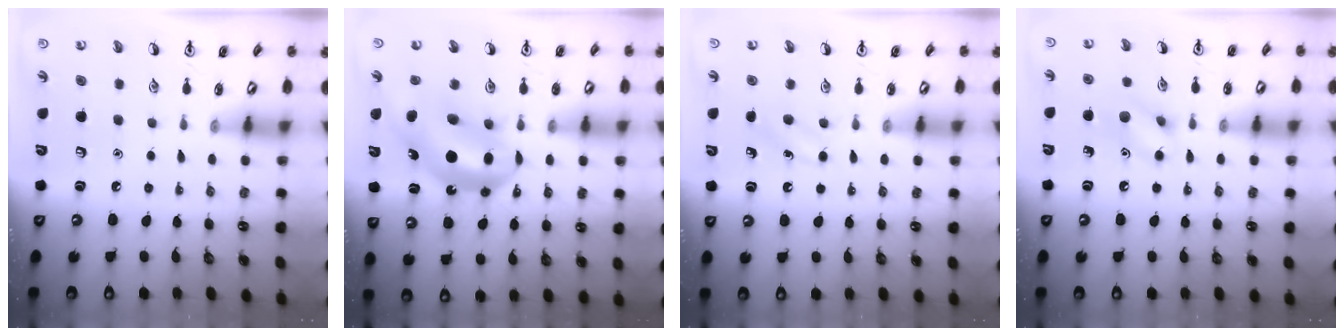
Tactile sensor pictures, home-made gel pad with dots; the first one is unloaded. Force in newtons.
{"total": 14.0, "press": 13.3, "slide": 4.5}
{"total": 3.9, "press": 3.6, "slide": 1.4}
{"total": 9.0, "press": 8.9, "slide": 0.6}